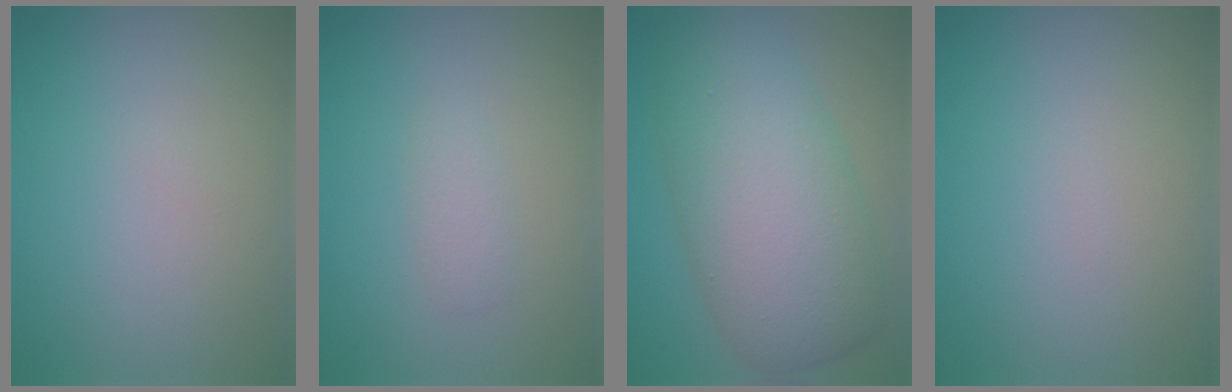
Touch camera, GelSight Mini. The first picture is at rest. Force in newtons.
{"total": 1.2, "press": 1.2, "slide": 0.1}
{"total": 10.4, "press": 10.4, "slide": 0.4}
{"total": 0.0}